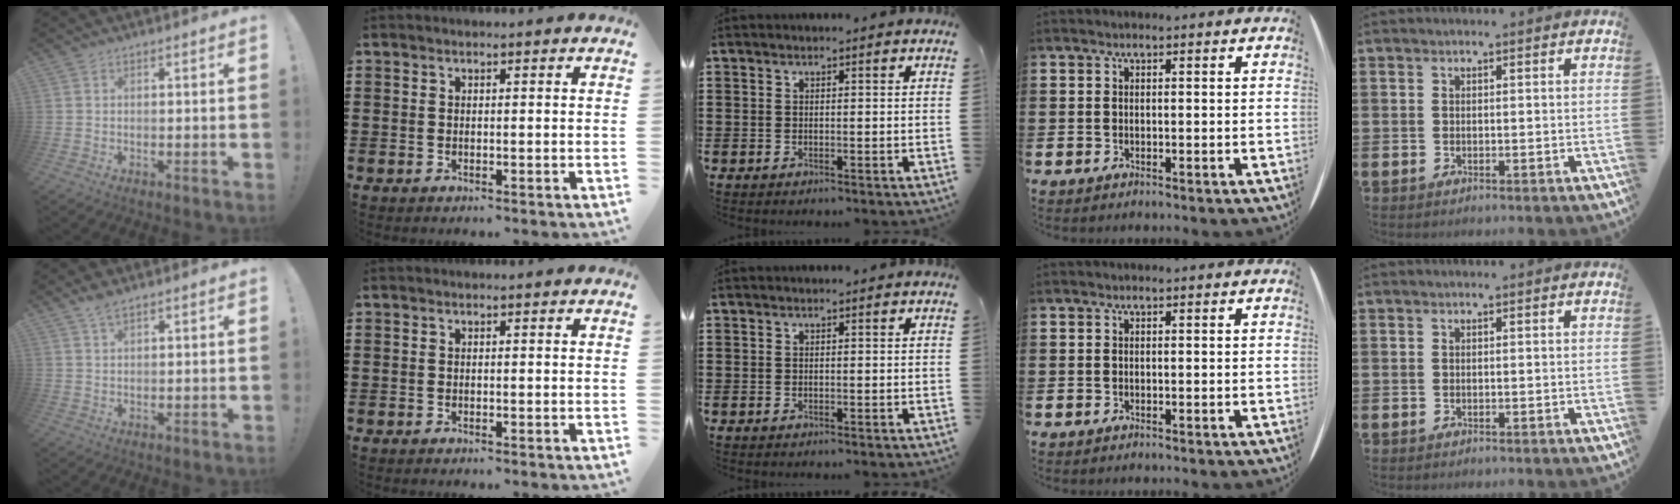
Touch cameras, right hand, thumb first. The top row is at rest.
{"thumb": {"total": 3.2, "force": [2.2, 1.0, 2.1], "torque": [-0.033, -0.009, 0.038]}}